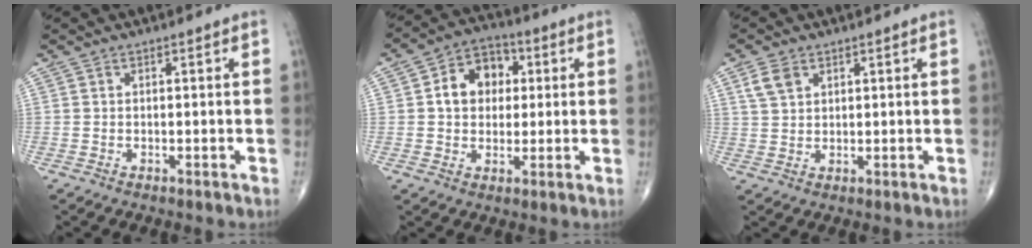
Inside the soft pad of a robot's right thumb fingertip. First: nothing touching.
{"total": 9.9, "force": [1.7, 7.6, 6.1], "torque": [-0.061, 0.015, 0.018]}
{"total": 4.0, "force": [2.1, 2.6, 2.2], "torque": [-0.038, -0.002, 0.046]}